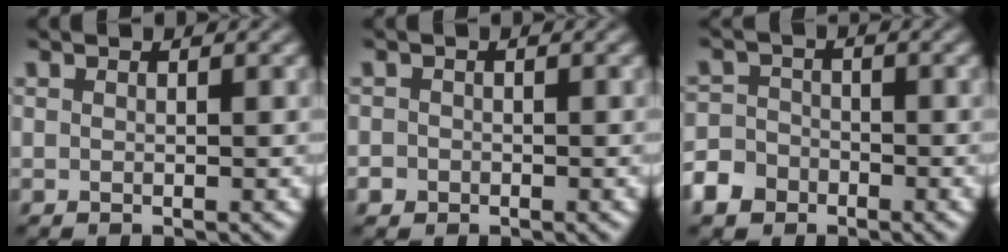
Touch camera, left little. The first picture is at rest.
{"total": 1.1, "force": [-0.5, 0.9, 0.2], "torque": [0.003, -0.002, -0.010]}
{"total": 4.1, "force": [-2.7, 2.9, 1.1], "torque": [-0.016, -0.005, -0.056]}